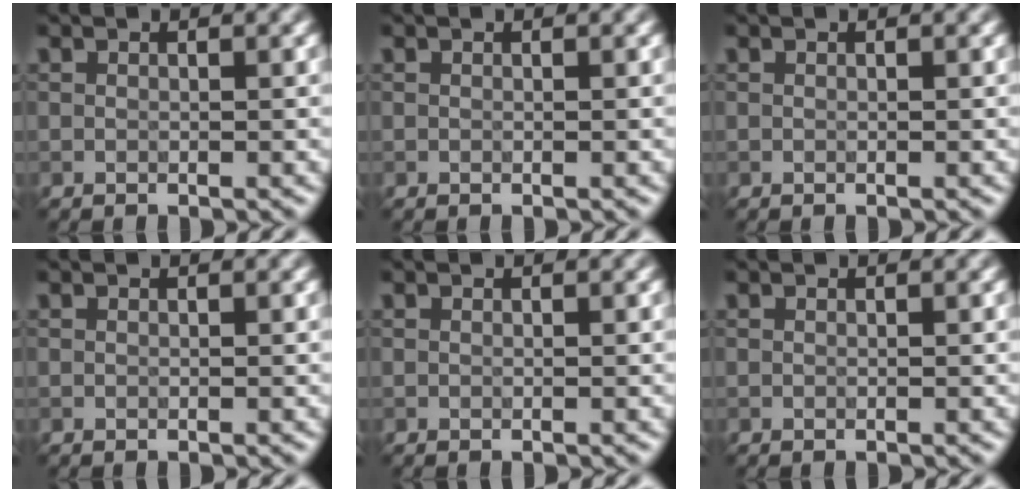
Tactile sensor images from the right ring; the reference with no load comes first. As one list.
[{"total": 0.0}, {"total": 0.0}, {"total": 0.0}, {"total": 0.0}, {"total": 0.0}]